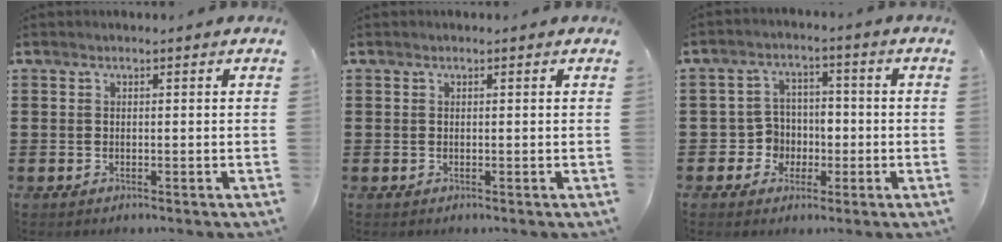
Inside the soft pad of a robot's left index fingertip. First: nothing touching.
{"total": 0.0}
{"total": 4.9, "force": [-1.3, 4.6, 1.1], "torque": [-0.037, 0.012, -0.026]}